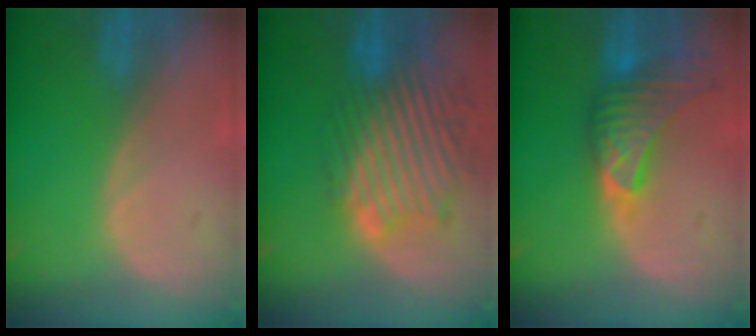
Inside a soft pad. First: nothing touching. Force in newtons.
{"total": 13.3, "press": 11.7, "slide": 6.4}
{"total": 8.9, "press": 8.4, "slide": 3.0}